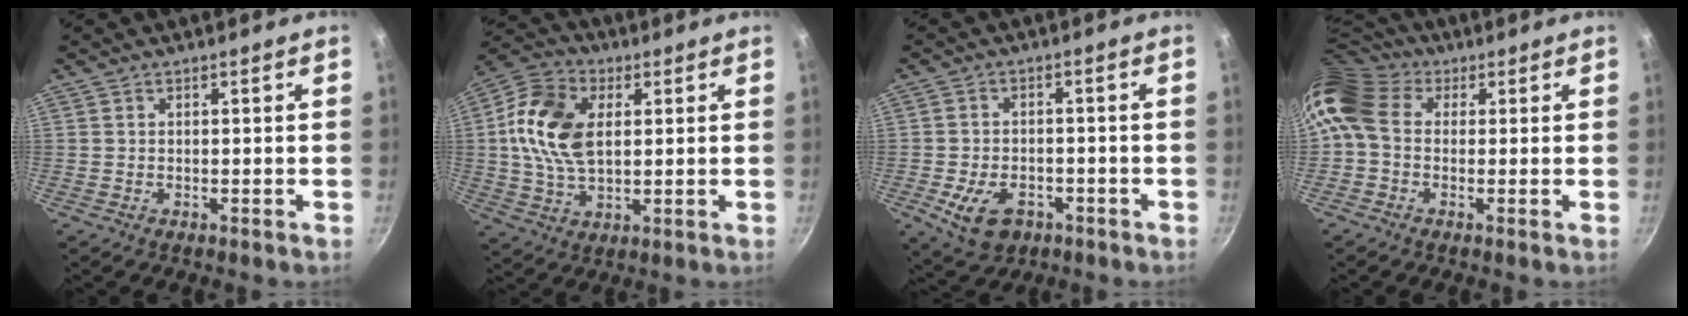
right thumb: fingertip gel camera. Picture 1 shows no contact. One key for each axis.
{"total": 3.9, "fx": 0.0, "fy": 3.5, "fz": 1.7, "tx": -0.018, "ty": 0.007, "tz": -0.021}
{"total": 8.5, "fx": -3.5, "fy": 5.7, "fz": 5.2, "tx": -0.081, "ty": 0.015, "tz": -0.052}
{"total": 11.1, "fx": 1.4, "fy": 8.6, "fz": 6.9, "tx": -0.134, "ty": 0.027, "tz": 0.006}